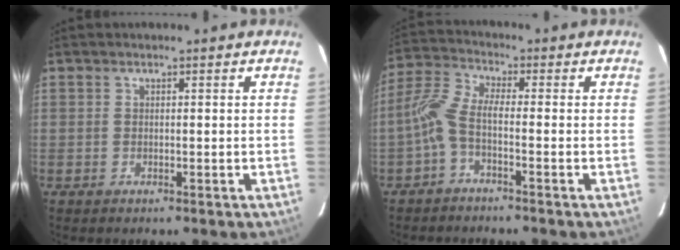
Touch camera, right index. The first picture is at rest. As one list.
[{"total": 5.2, "force": [-2.1, 1.2, 4.7], "torque": [-0.117, 0.016, -0.047]}]